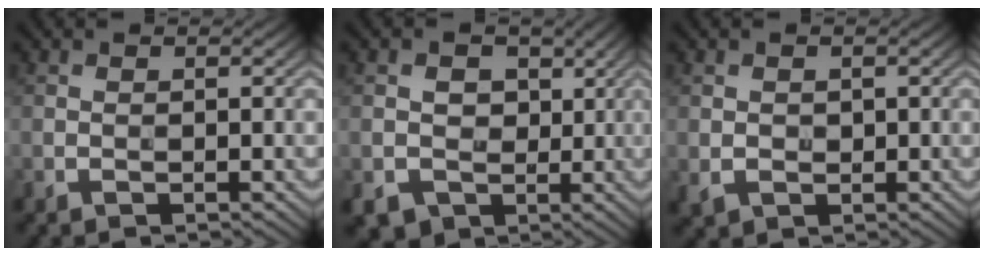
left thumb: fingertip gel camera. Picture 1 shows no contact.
{"total": 4.6, "force": [-0.1, 4.4, 1.5], "torque": [-0.032, -0.003, -0.007]}
{"total": 1.8, "force": [0.1, 1.6, 0.8], "torque": [-0.022, -0.007, 0.005]}